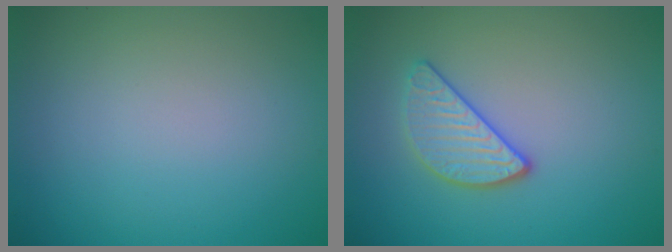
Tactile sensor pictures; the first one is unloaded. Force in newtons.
{"total": 2.8, "press": 2.6, "slide": 0.9}